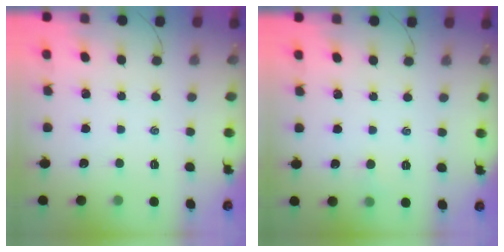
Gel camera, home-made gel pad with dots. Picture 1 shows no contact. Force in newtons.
{"total": 2.4, "press": 2.3, "slide": 0.7}